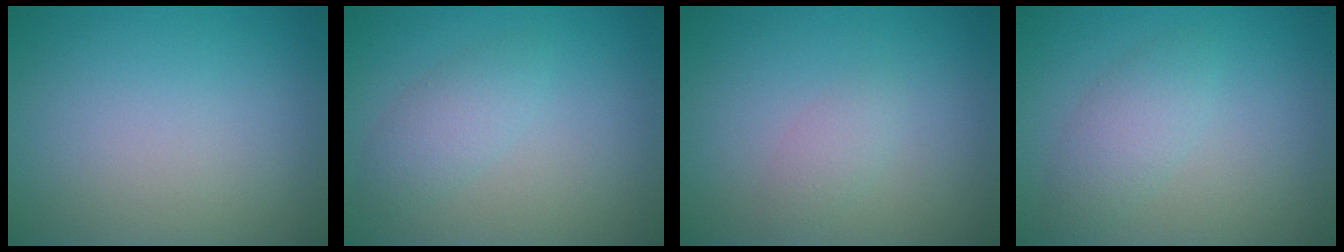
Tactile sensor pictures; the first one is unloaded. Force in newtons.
{"total": 2.2, "press": 2.2, "slide": 0.1}
{"total": 1.3, "press": 1.3, "slide": 0.1}
{"total": 2.5, "press": 2.5, "slide": 0.1}